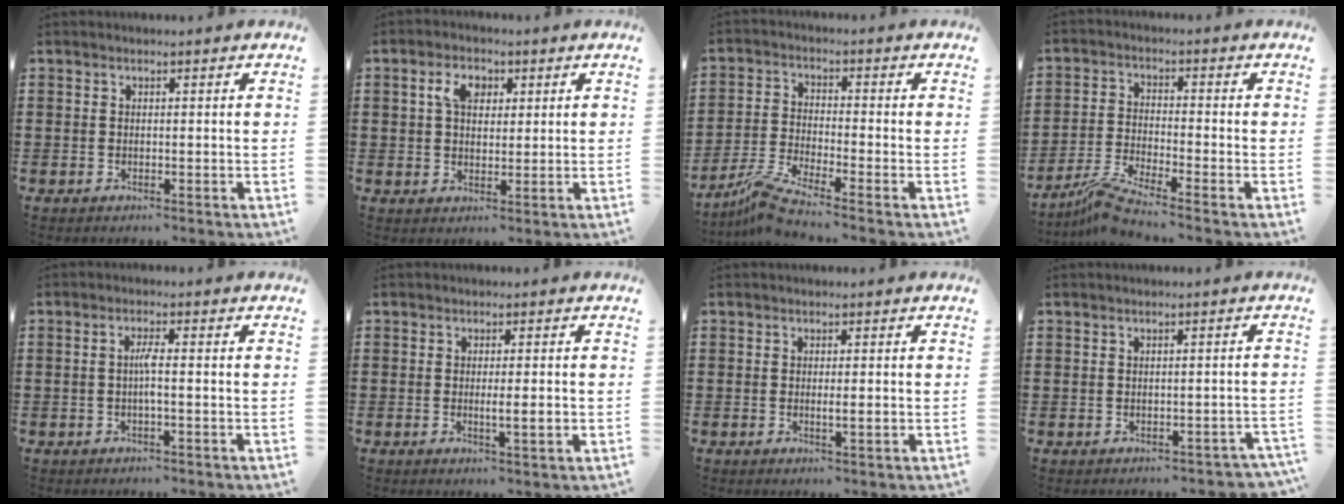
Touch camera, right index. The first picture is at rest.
{"total": 4.2, "force": [1.4, 2.7, 2.9], "torque": [-0.060, 0.010, 0.021]}
{"total": 5.3, "force": [-4.6, -0.1, 2.7], "torque": [-0.074, -0.017, -0.092]}
{"total": 5.1, "force": [-4.4, -0.1, 2.5], "torque": [-0.063, -0.016, -0.085]}
{"total": 2.4, "force": [-0.4, 0.1, 2.3], "torque": [-0.052, -0.003, -0.013]}
{"total": 2.8, "force": [-0.4, 0.2, 2.8], "torque": [-0.047, -0.004, -0.008]}
{"total": 1.5, "force": [-0.2, 0.1, 1.5], "torque": [-0.026, -0.002, -0.005]}
{"total": 1.2, "force": [-1.0, 0.7, 0.1], "torque": [-0.006, 0.002, -0.023]}